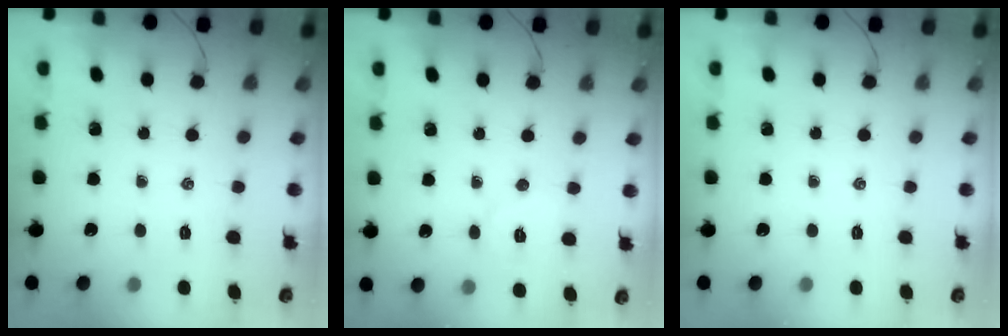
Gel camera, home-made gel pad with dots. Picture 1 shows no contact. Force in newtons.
{"total": 5.4, "press": 5.3, "slide": 1.0}
{"total": 0.0}